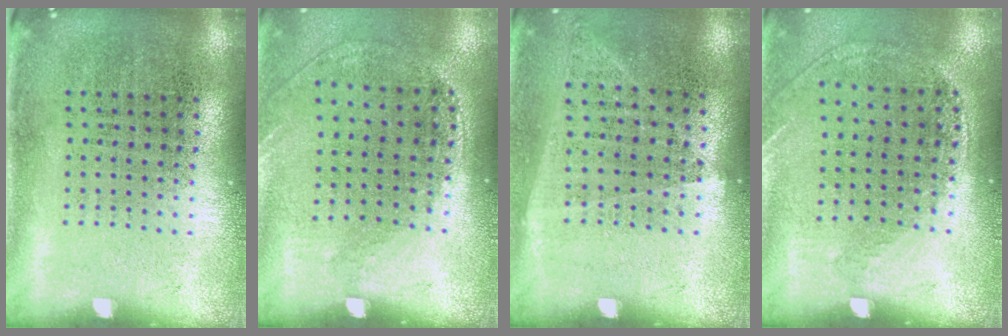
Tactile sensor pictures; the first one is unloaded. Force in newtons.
{"total": 1.3, "press": 1.0, "slide": 0.9}
{"total": 1.0, "press": 0.9, "slide": 0.5}
{"total": 1.1, "press": 0.9, "slide": 0.7}